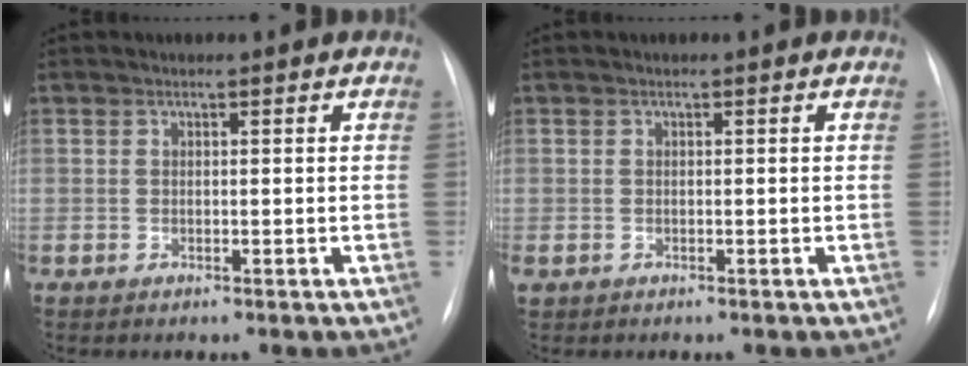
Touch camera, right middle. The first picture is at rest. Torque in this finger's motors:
{"motor_torque": [0.94, -1.20, 0.35, 0.08]}